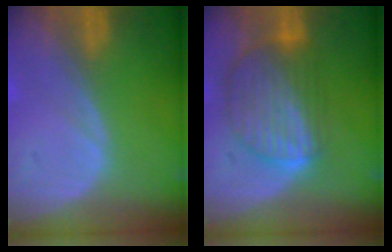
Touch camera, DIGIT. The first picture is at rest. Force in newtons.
{"total": 9.0, "press": 7.8, "slide": 4.5}